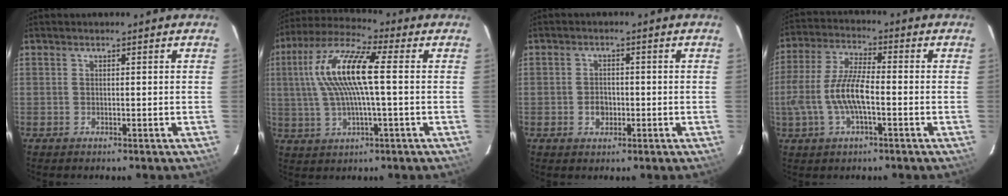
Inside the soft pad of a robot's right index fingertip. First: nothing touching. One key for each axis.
{"total": 14.0, "fx": 1.8, "fy": 2.8, "fz": 13.6, "tx": -0.264, "ty": 0.020, "tz": 0.026}
{"total": 2.9, "fx": -0.8, "fy": 2.3, "fz": 1.5, "tx": -0.026, "ty": 0.006, "tz": -0.011}
{"total": 11.1, "fx": -2.8, "fy": 3.4, "fz": 10.2, "tx": -0.220, "ty": 0.002, "tz": -0.051}